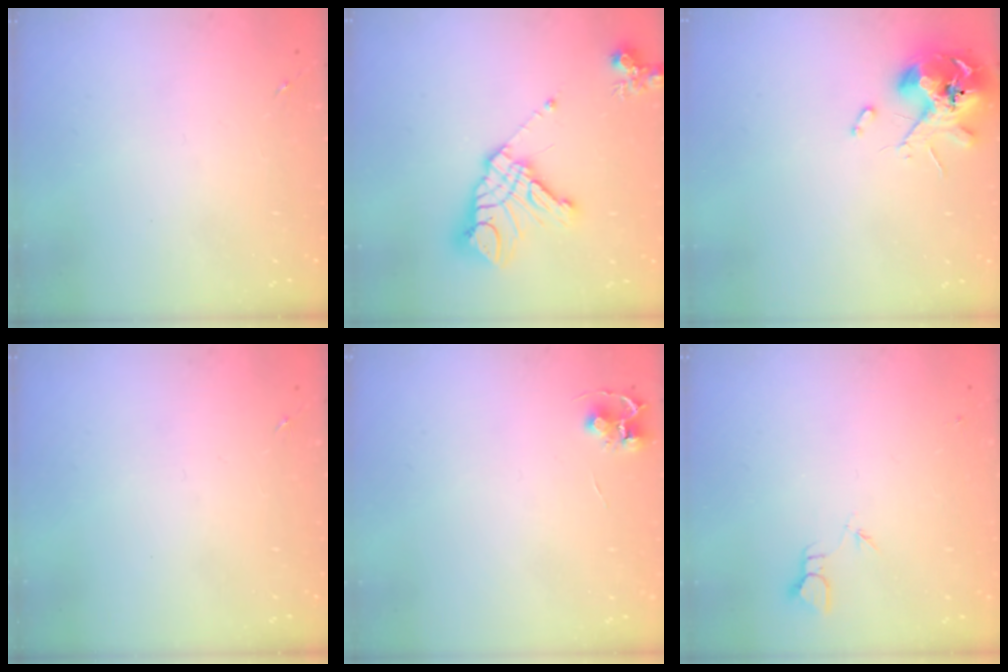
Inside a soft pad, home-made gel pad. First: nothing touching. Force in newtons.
{"total": 17.2, "press": 17.0, "slide": 2.4}
{"total": 10.5, "press": 10.4, "slide": 1.6}
{"total": 0.0}
{"total": 4.7, "press": 4.7, "slide": 0.4}
{"total": 2.3, "press": 2.3, "slide": 0.1}